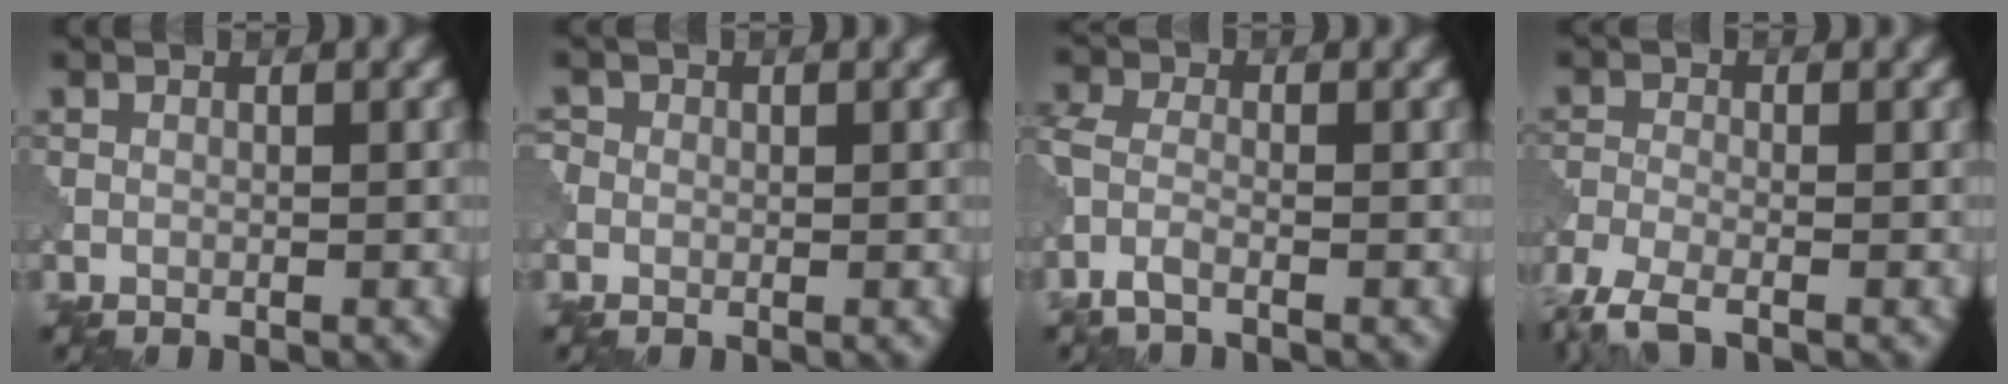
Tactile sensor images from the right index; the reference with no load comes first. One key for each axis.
{"total": 1.1, "fx": 0.2, "fy": 1.0, "fz": 0.2, "tx": -0.005, "ty": 0.002, "tz": -0.003}
{"total": 2.5, "fx": -1.6, "fy": 0.9, "fz": 1.8, "tx": -0.048, "ty": -0.001, "tz": -0.047}
{"total": 4.1, "fx": -3.2, "fy": 1.0, "fz": 2.4, "tx": -0.057, "ty": -0.011, "tz": -0.077}